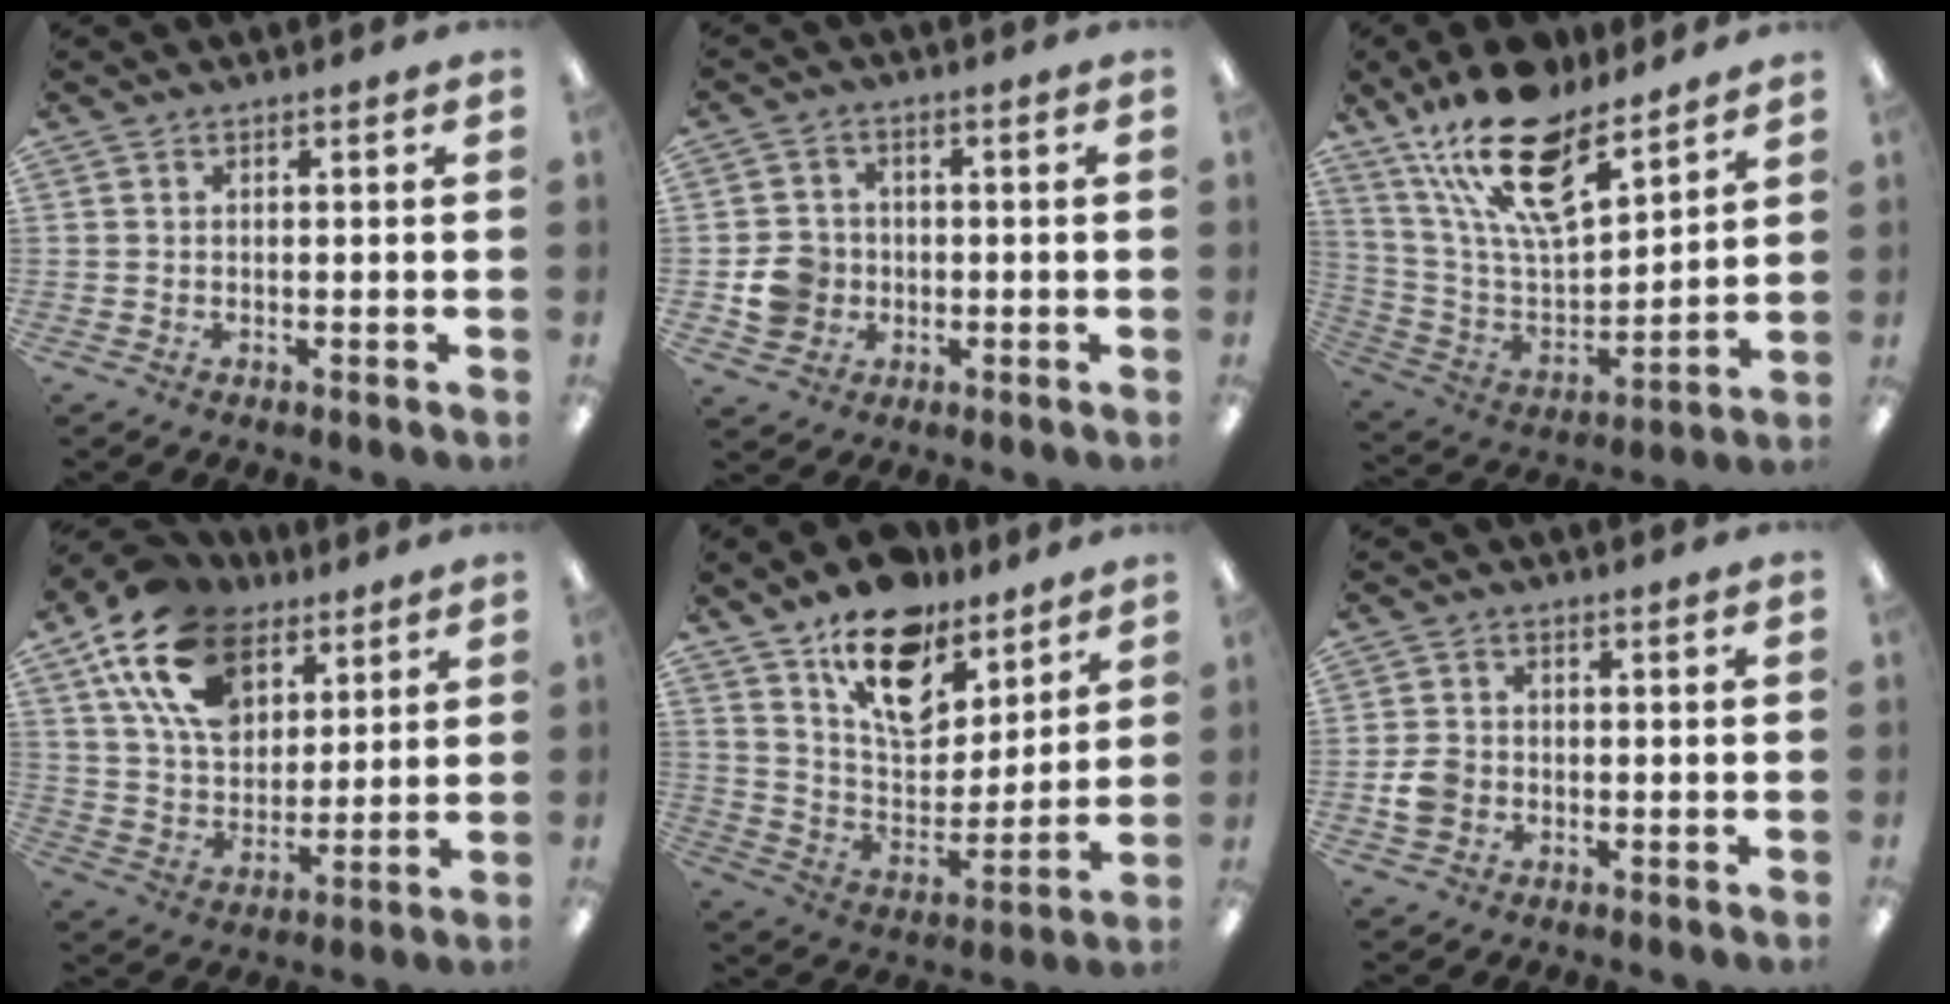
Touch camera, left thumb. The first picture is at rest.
{"total": 6.7, "force": [-1.2, 6.3, 2.2], "torque": [-0.041, 0.011, -0.021]}
{"total": 22.2, "force": [15.3, 9.3, 13.1], "torque": [-0.238, -0.084, 0.273]}
{"total": 18.4, "force": [10.1, 11.5, 10.2], "torque": [-0.194, -0.027, 0.187]}
{"total": 17.5, "force": [11.9, 9.6, 8.5], "torque": [-0.136, -0.072, 0.212]}
{"total": 4.5, "force": [-1.1, 3.7, 2.3], "torque": [-0.037, 0.004, -0.022]}